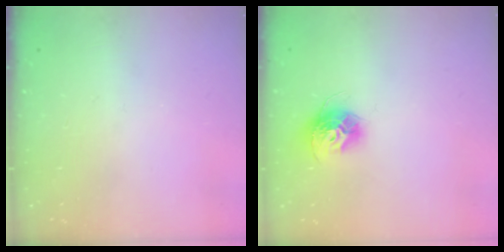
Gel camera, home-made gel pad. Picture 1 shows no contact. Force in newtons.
{"total": 11.2, "press": 11.2, "slide": 0.8}